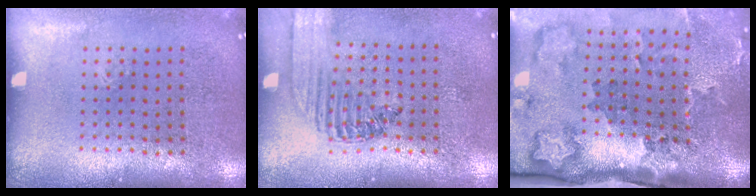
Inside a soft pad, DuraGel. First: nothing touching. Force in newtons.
{"total": 1.5, "press": 1.3, "slide": 0.7}
{"total": 3.8, "press": 2.4, "slide": 2.9}